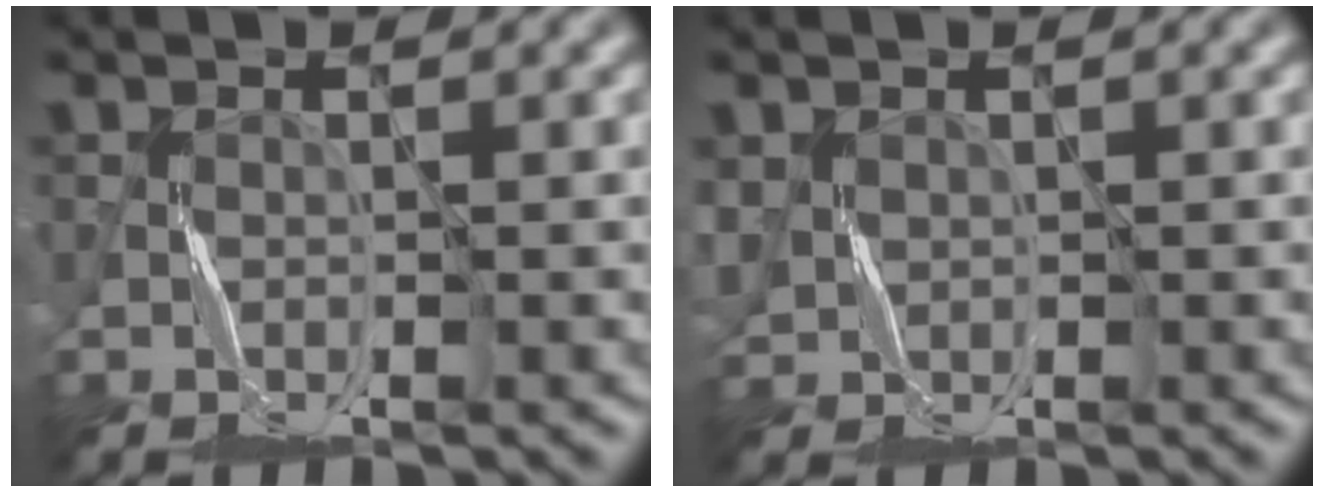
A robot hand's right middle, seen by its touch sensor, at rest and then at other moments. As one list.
[{"total": 1.8, "force": [0.7, 1.6, 0.5], "torque": [-0.023, 0.001, 0.017]}]